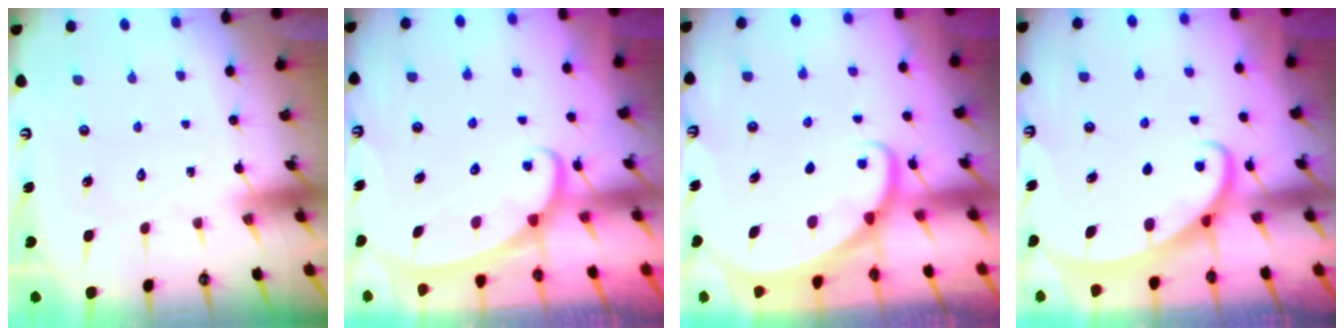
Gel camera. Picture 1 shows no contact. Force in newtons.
{"total": 2.3, "press": 2.3, "slide": 0.4}
{"total": 1.9, "press": 1.9, "slide": 0.1}
{"total": 2.5, "press": 2.5, "slide": 0.4}